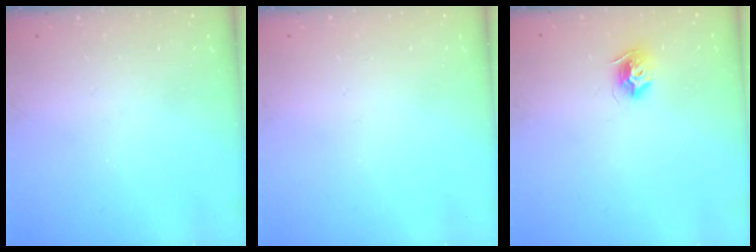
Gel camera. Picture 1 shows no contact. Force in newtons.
{"total": 0.0}
{"total": 8.1, "press": 8.1, "slide": 0.2}